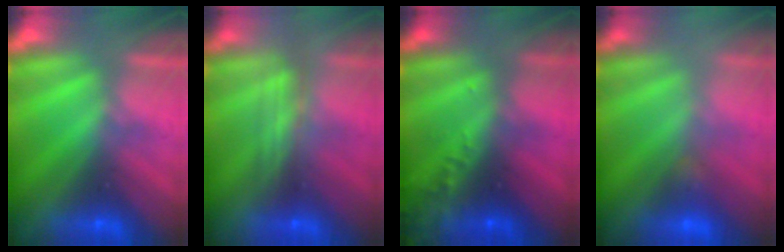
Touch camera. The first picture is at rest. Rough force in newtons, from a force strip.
{"total": 2.4}
{"total": 7.3}
{"total": 2.2}